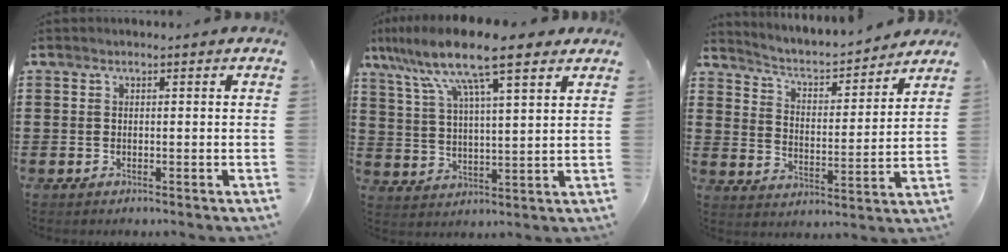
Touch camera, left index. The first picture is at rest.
{"total": 12.3, "force": [9.0, 1.9, 8.1], "torque": [-0.175, -0.023, 0.154]}
{"total": 3.5, "force": [3.2, 0.8, 1.3], "torque": [-0.045, -0.027, 0.044]}